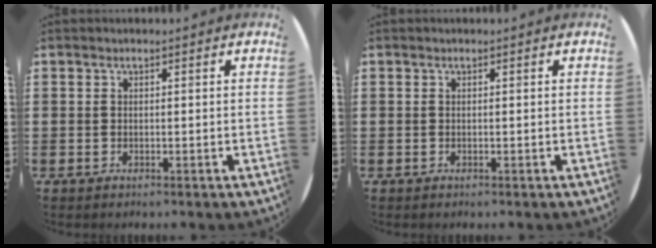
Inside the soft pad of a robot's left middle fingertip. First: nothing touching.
{"total": 0.0}